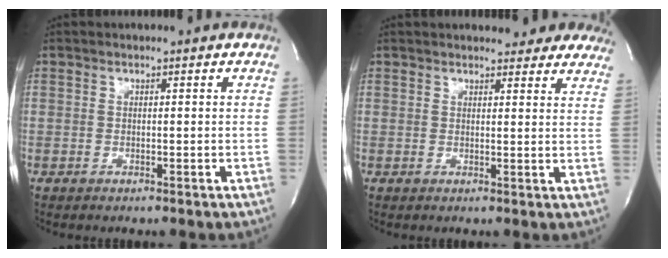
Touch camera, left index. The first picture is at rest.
{"total": 13.9, "force": [12.7, 3.8, 4.4], "torque": [-0.028, -0.001, 0.130]}